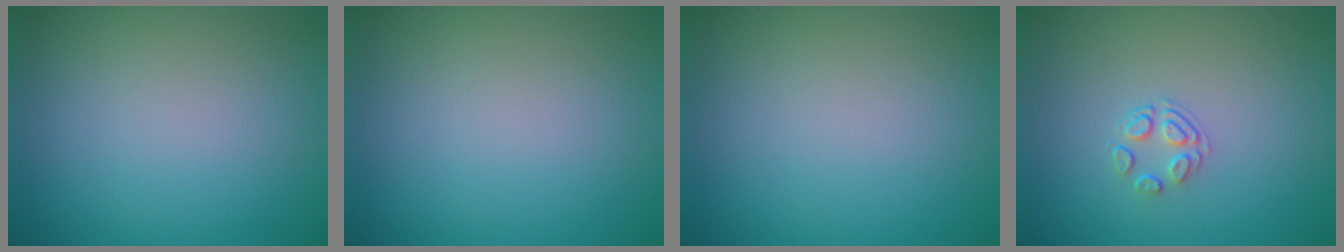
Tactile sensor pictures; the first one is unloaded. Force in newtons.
{"total": 0.0}
{"total": 0.0}
{"total": 1.7, "press": 1.0, "slide": 1.4}